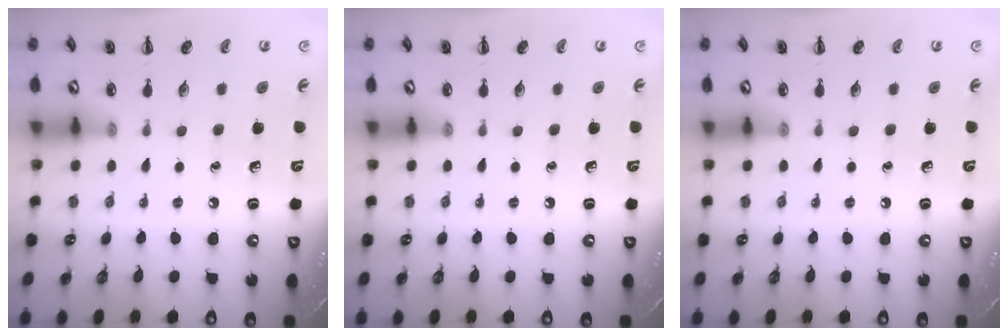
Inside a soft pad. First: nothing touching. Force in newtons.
{"total": 0.0}
{"total": 0.0}